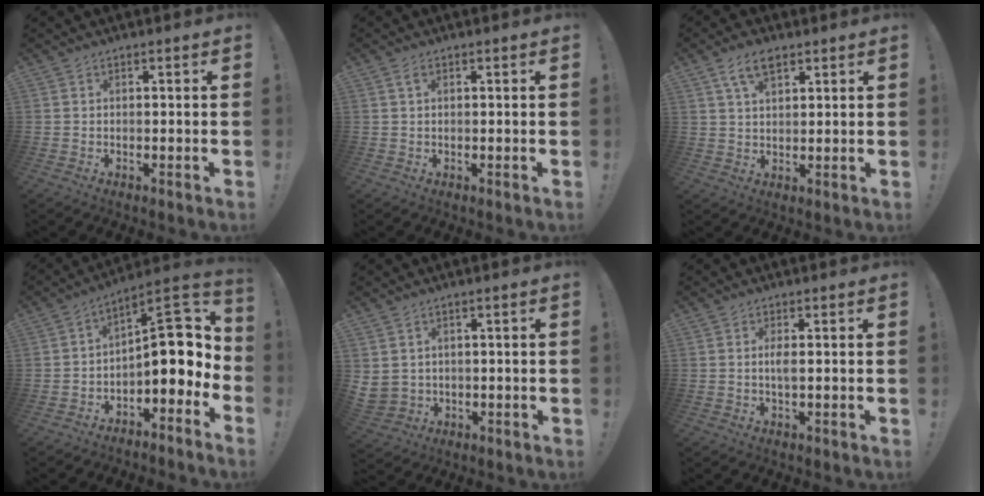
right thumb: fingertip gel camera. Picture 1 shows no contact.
{"total": 1.7, "force": [0.7, 0.7, 1.3], "torque": [-0.023, 0.002, 0.011]}
{"total": 6.9, "force": [3.7, 3.3, 4.7], "torque": [-0.088, -0.004, 0.069]}
{"total": 13.5, "force": [-0.2, 6.6, 11.7], "torque": [-0.152, 0.000, 0.002]}
{"total": 3.6, "force": [1.5, 3.2, 1.0], "torque": [-0.028, -0.007, 0.032]}
{"total": 2.1, "force": [0.1, 0.4, 2.1], "torque": [-0.042, 0.001, 0.000]}